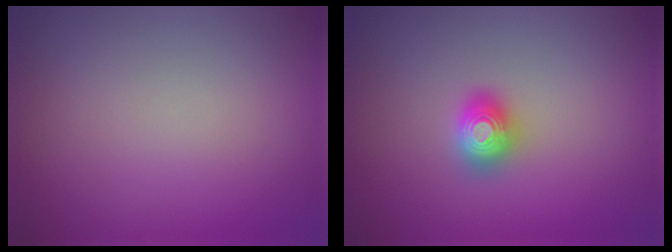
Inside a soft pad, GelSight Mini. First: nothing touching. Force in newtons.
{"total": 2.0, "press": 2.0, "slide": 0.2}